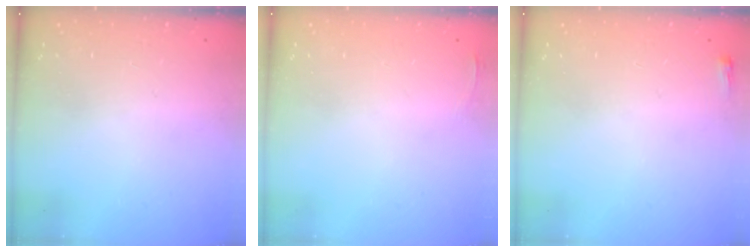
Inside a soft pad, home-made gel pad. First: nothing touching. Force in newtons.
{"total": 3.3, "press": 2.7, "slide": 1.8}
{"total": 2.0, "press": 2.0, "slide": 0.5}